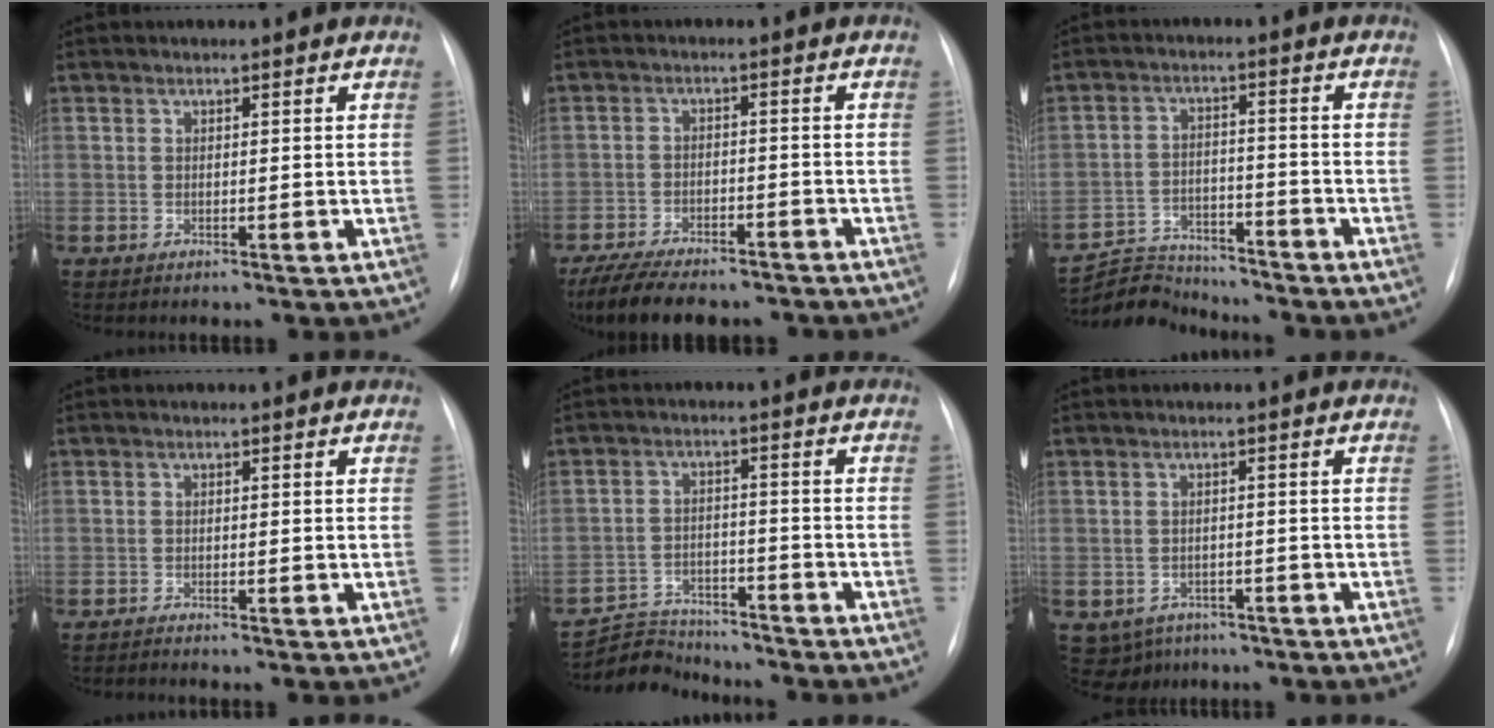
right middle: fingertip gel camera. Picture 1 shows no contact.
{"total": 14.4, "force": [-12.2, 4.4, 6.4], "torque": [-0.129, -0.006, -0.179]}
{"total": 7.5, "force": [-7.3, 1.5, -0.6], "torque": [0.006, 0.012, -0.129]}
{"total": 0.8, "force": [-0.7, -0.3, 0.1], "torque": [-0.004, -0.003, -0.014]}
{"total": 6.9, "force": [-6.6, 1.6, -0.8], "torque": [0.011, 0.009, -0.116]}
{"total": 4.9, "force": [-3.0, 3.8, 0.8], "torque": [-0.011, 0.006, -0.037]}